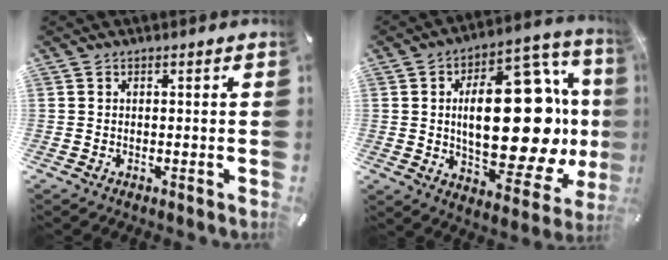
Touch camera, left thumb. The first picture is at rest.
{"total": 32.2, "force": [1.4, 15.4, 28.2], "torque": [-0.439, -0.019, 0.028]}